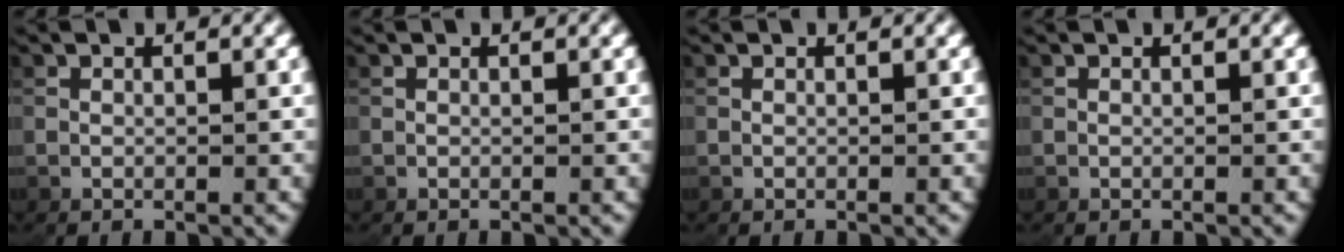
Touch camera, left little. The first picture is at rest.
{"total": 0.0}
{"total": 0.0}
{"total": 0.0}